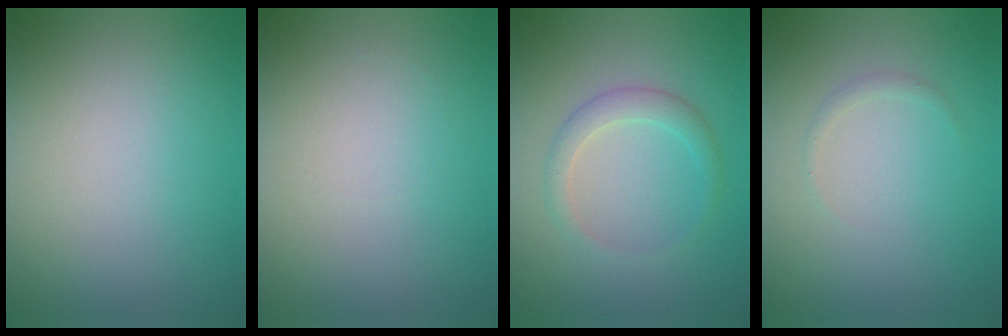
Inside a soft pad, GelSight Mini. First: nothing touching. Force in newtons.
{"total": 0.0}
{"total": 2.1, "press": 2.1, "slide": 0.1}
{"total": 0.6, "press": 0.6, "slide": 0.0}